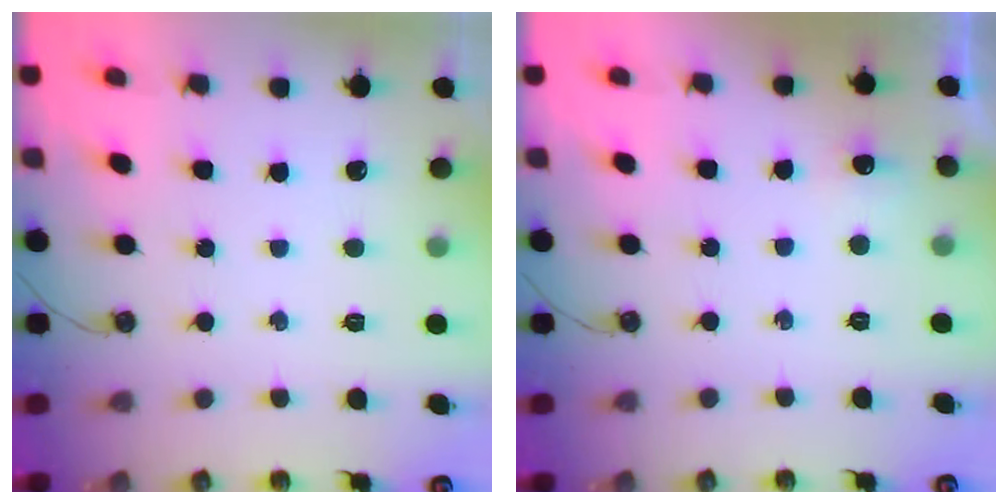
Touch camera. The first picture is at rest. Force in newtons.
{"total": 5.0, "press": 5.0, "slide": 0.6}